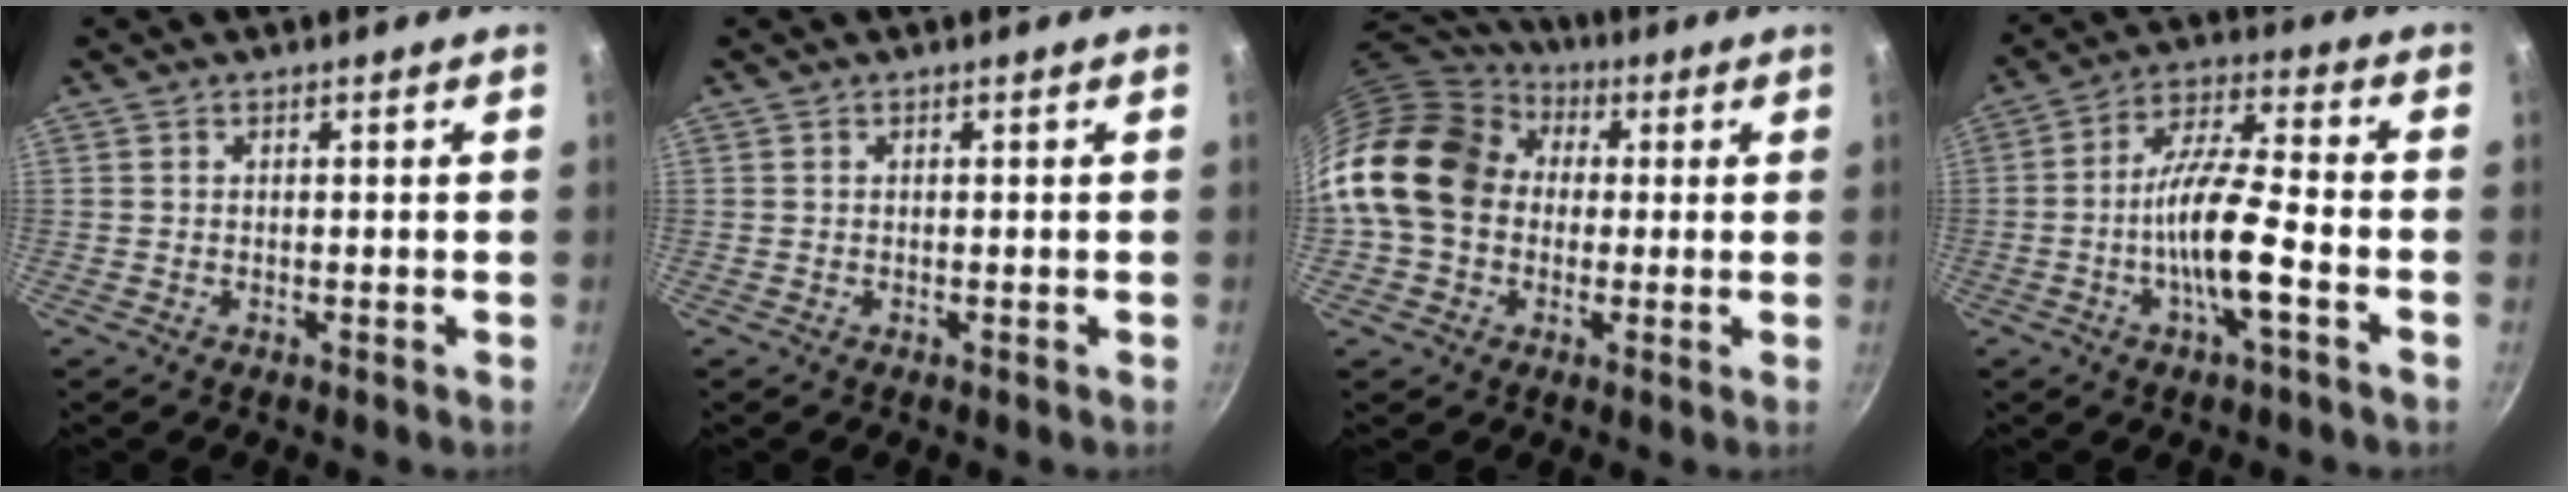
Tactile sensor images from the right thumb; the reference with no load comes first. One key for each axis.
{"total": 0.0}
{"total": 20.1, "fx": 1.6, "fy": 16.0, "fz": 12.1, "tx": -0.220, "ty": 0.045, "tz": 0.019}
{"total": 12.5, "fx": -3.7, "fy": 2.8, "fz": 11.6, "tx": -0.211, "ty": 0.033, "tz": -0.079}